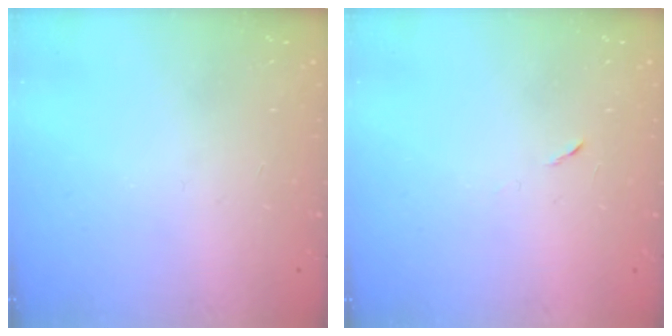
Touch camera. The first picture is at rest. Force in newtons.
{"total": 5.2, "press": 4.8, "slide": 2.1}